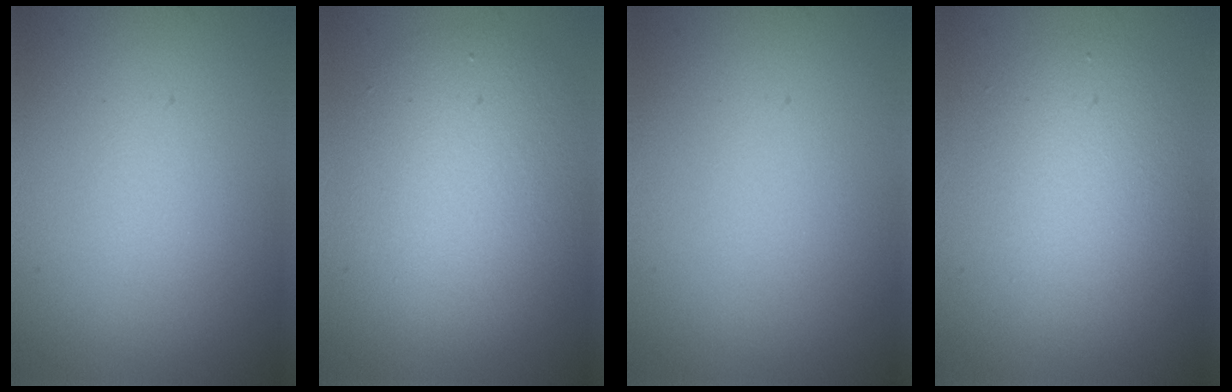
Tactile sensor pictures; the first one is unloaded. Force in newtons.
{"total": 6.0, "press": 6.0, "slide": 0.5}
{"total": 0.0}
{"total": 2.6, "press": 2.6, "slide": 0.3}